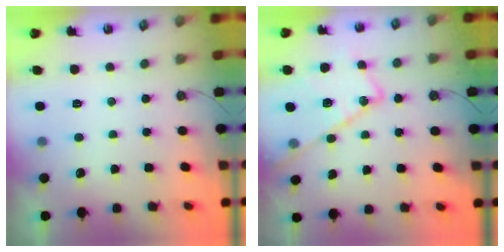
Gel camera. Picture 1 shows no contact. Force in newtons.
{"total": 17.6, "press": 17.6, "slide": 1.0}